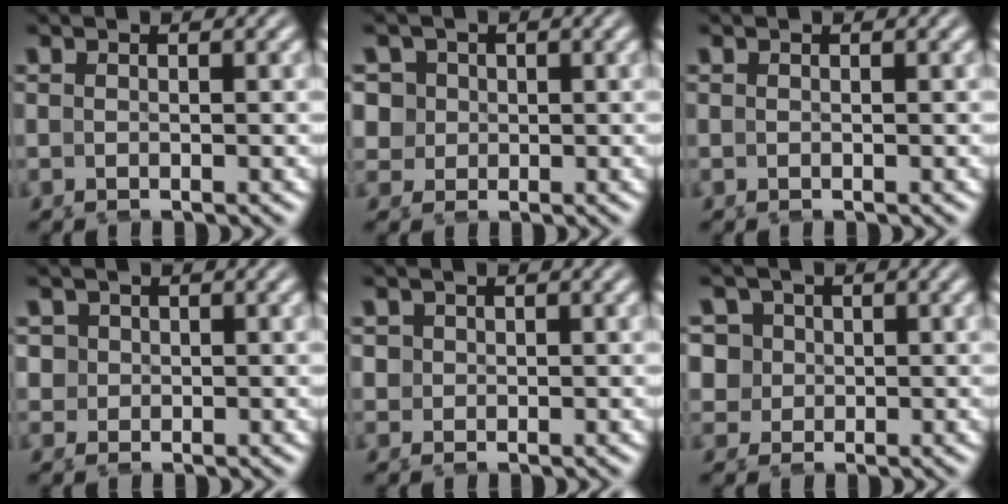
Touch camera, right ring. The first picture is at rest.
{"total": 6.8, "force": [0.4, 6.2, 2.9], "torque": [-0.081, -0.018, 0.010]}
{"total": 0.0}
{"total": 4.3, "force": [0.6, 3.8, 1.8], "torque": [-0.056, -0.008, 0.014]}
{"total": 3.0, "force": [0.7, 2.6, 1.2], "torque": [-0.037, -0.004, 0.014]}
{"total": 7.8, "force": [0.3, 7.1, 3.3], "torque": [-0.094, -0.021, 0.008]}